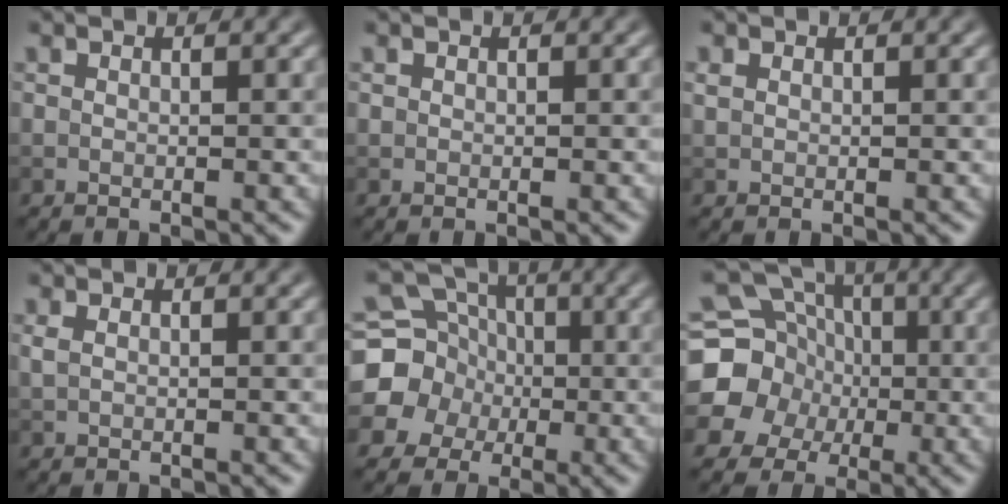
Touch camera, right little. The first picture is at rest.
{"total": 0.0}
{"total": 0.6, "force": [0.3, 0.5, 0.3], "torque": [-0.006, 0.000, 0.008]}
{"total": 0.6, "force": [0.3, 0.2, 0.5], "torque": [-0.012, 0.002, 0.006]}
{"total": 7.8, "force": [-0.6, 7.4, 2.3], "torque": [-0.062, 0.016, -0.038]}
{"total": 12.5, "force": [-0.5, 11.8, 4.3], "torque": [-0.126, 0.020, -0.038]}